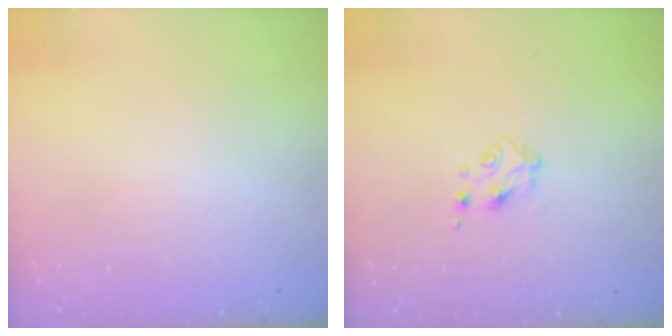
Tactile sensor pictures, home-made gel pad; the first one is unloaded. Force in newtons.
{"total": 4.6, "press": 4.5, "slide": 0.6}